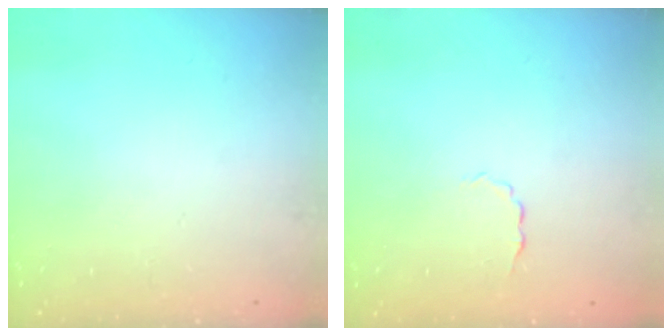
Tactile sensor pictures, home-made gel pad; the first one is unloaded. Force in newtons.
{"total": 2.0, "press": 1.9, "slide": 0.6}